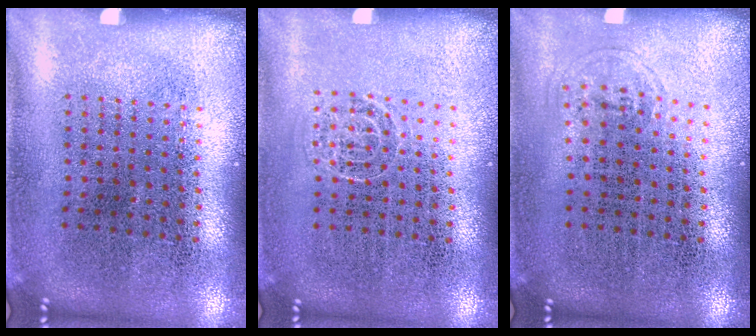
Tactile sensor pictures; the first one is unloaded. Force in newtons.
{"total": 0.9, "press": 0.9, "slide": 0.2}
{"total": 0.5, "press": 0.5, "slide": 0.2}